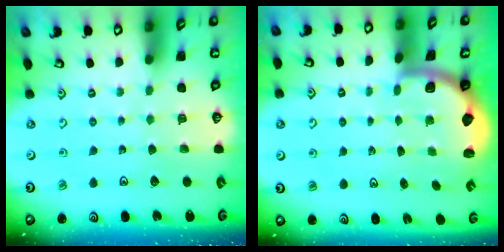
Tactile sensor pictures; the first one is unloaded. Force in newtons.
{"total": 1.9, "press": 1.8, "slide": 0.5}